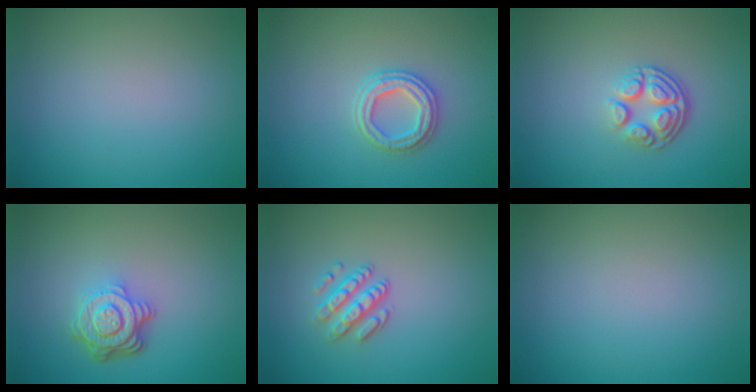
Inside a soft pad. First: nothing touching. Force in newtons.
{"total": 2.8, "press": 2.7, "slide": 0.8}
{"total": 3.9, "press": 2.7, "slide": 2.8}
{"total": 4.6, "press": 3.4, "slide": 3.0}
{"total": 2.7, "press": 2.4, "slide": 1.2}
{"total": 0.0}